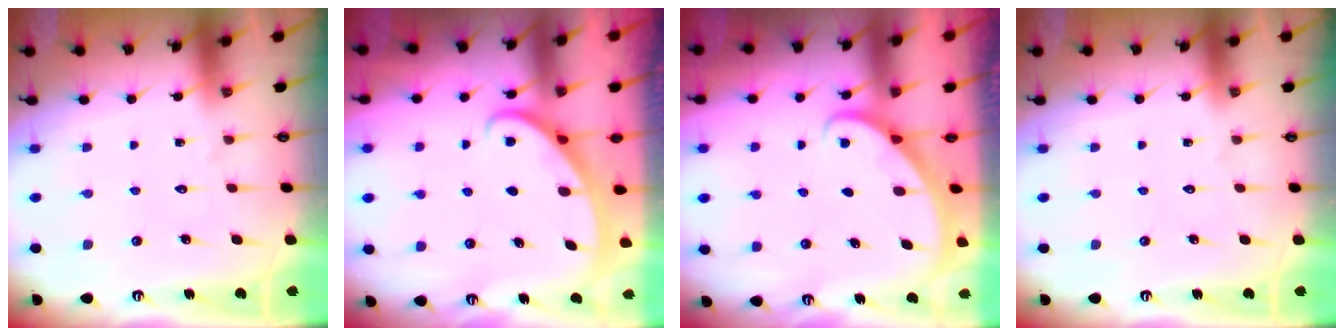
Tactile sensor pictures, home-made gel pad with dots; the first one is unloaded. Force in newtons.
{"total": 3.1, "press": 3.1, "slide": 0.1}
{"total": 1.9, "press": 1.9, "slide": 0.1}
{"total": 0.0}